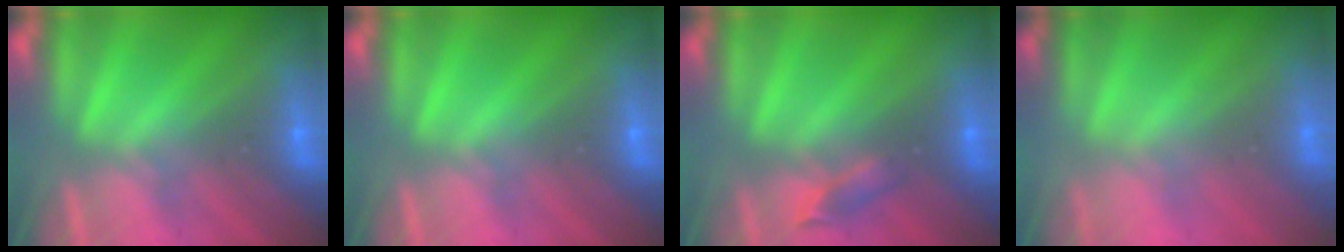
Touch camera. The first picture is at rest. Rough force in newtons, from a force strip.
{"total": 0.0}
{"total": 2.2}
{"total": 2.4}